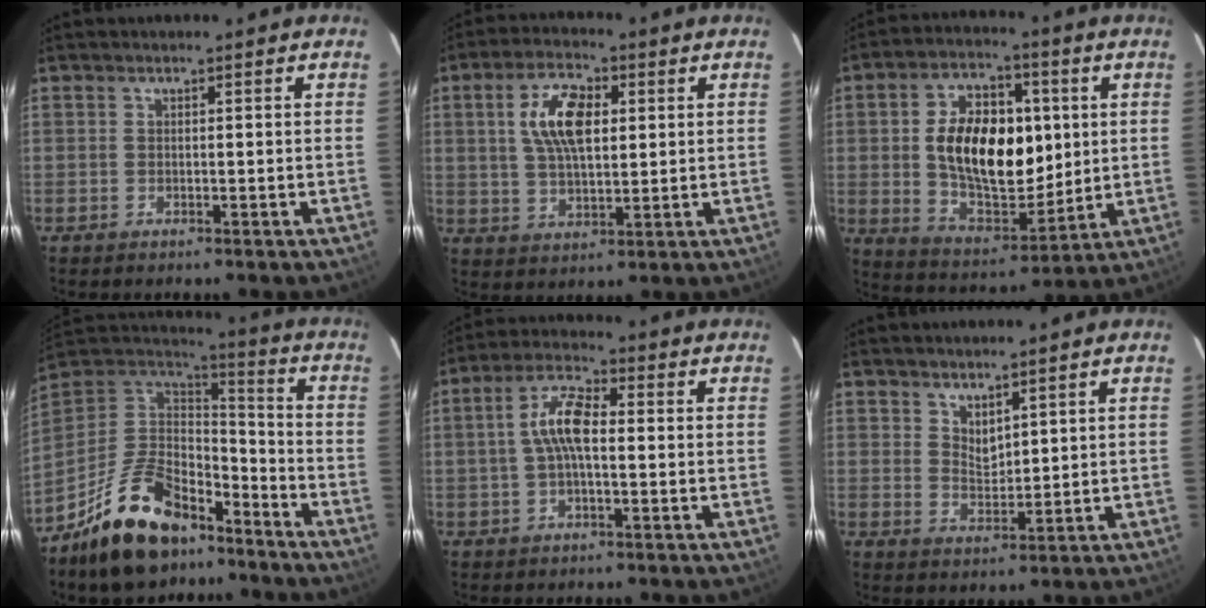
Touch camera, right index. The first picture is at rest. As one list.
[{"total": 10.1, "force": [2.5, 4.8, 8.5], "torque": [-0.161, 0.014, 0.049]}, {"total": 15.5, "force": [2.2, 9.9, 11.7], "torque": [-0.213, 0.009, 0.052]}, {"total": 21.6, "force": [-14.7, 10.5, 11.9], "torque": [-0.251, 0.016, -0.237]}, {"total": 7.3, "force": [-0.1, 2.6, 6.8], "torque": [-0.139, 0.018, -0.004]}, {"total": 3.6, "force": [2.9, 1.4, 1.5], "torque": [-0.022, -0.005, 0.054]}]